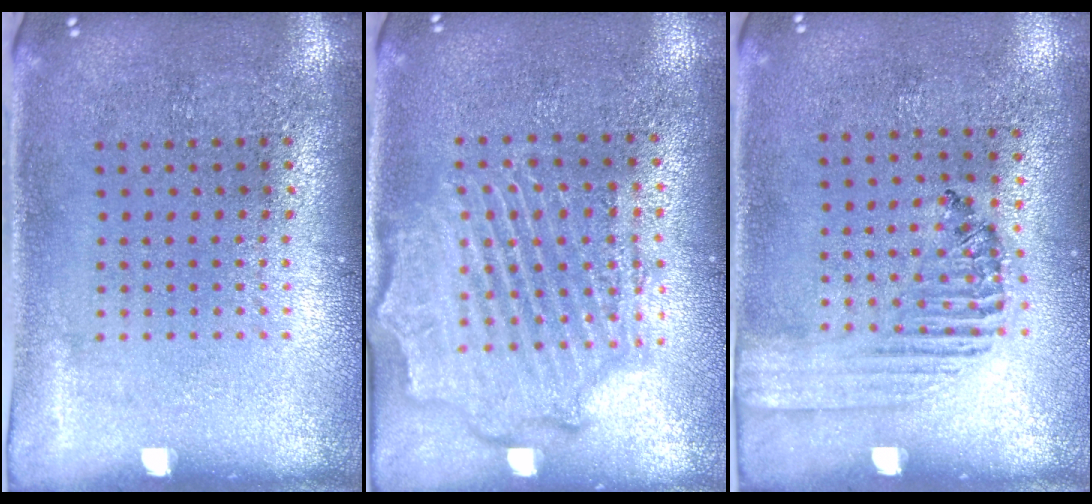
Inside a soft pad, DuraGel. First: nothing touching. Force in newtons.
{"total": 2.2, "press": 2.1, "slide": 0.5}
{"total": 1.3, "press": 1.0, "slide": 0.8}